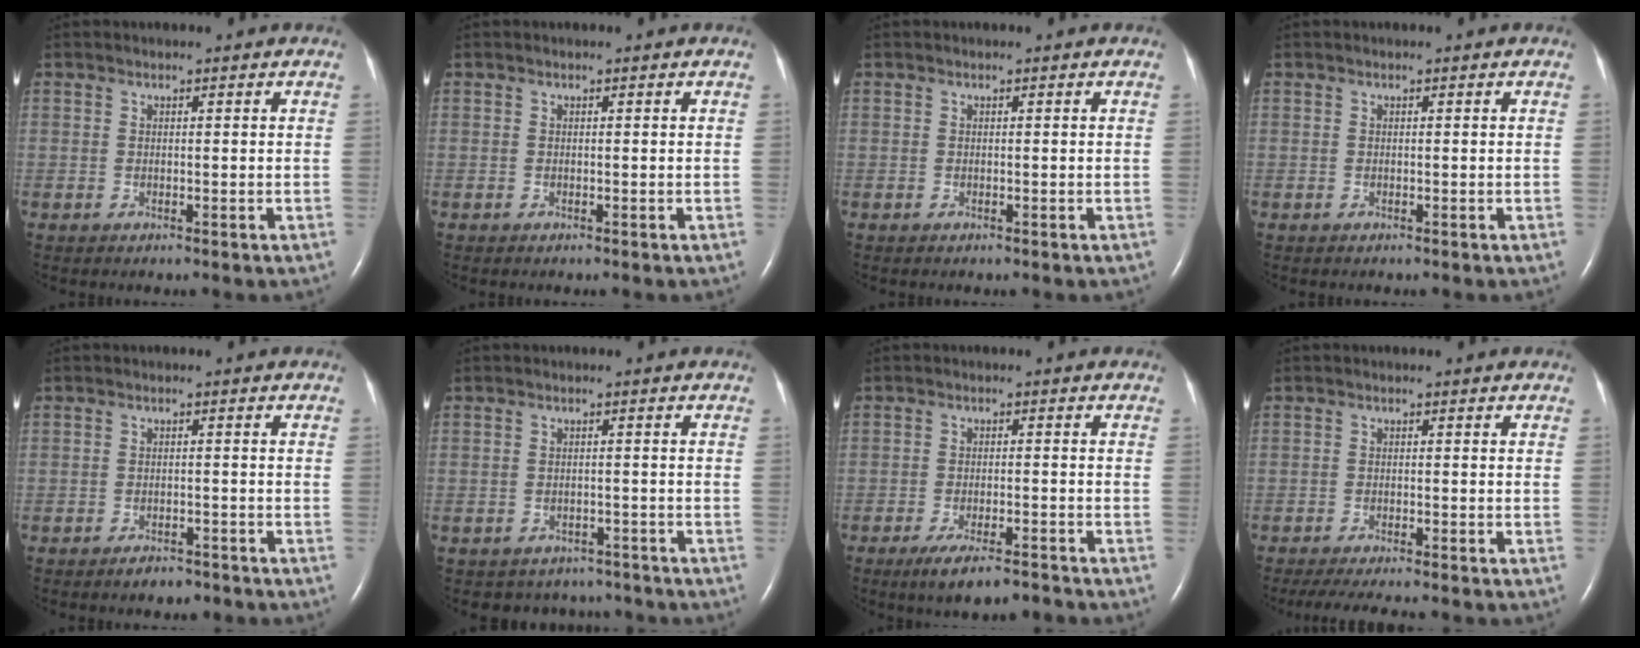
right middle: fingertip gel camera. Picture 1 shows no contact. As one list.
[{"total": 0.0}, {"total": 0.0}, {"total": 0.0}, {"total": 2.4, "force": [-2.0, 0.9, 0.9], "torque": [-0.022, 0.000, -0.026]}, {"total": 5.5, "force": [-4.8, 2.7, -0.2], "torque": [0.006, 0.015, -0.054]}, {"total": 6.3, "force": [-5.0, 1.0, 3.8], "torque": [-0.066, -0.011, -0.083]}, {"total": 7.3, "force": [-6.2, 0.5, 3.7], "torque": [-0.056, -0.016, -0.096]}]